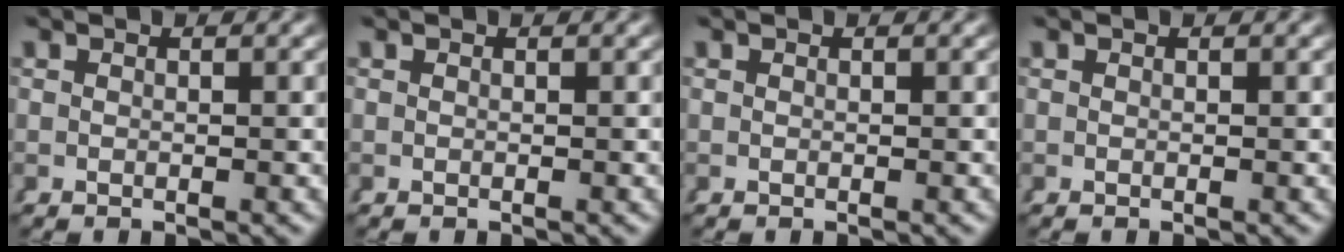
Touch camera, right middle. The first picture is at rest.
{"total": 0.0}
{"total": 0.0}
{"total": 0.0}